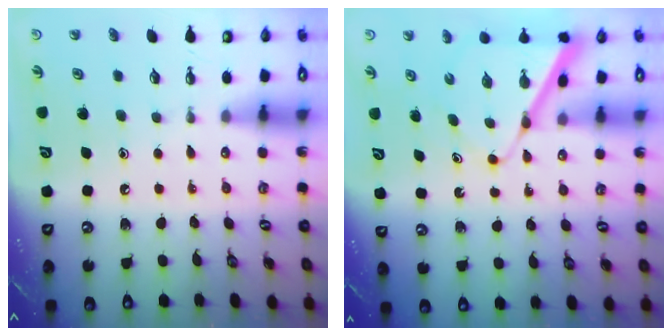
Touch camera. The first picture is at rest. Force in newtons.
{"total": 8.8, "press": 8.8, "slide": 0.9}